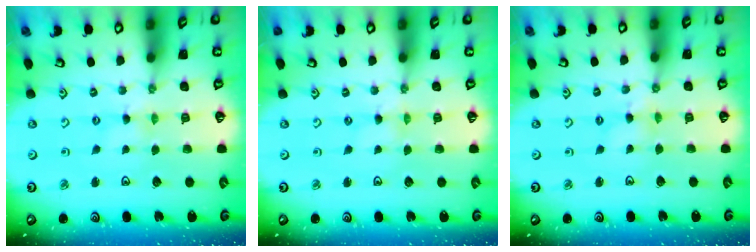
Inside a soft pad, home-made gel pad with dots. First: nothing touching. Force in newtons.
{"total": 0.0}
{"total": 2.5, "press": 2.5, "slide": 0.3}